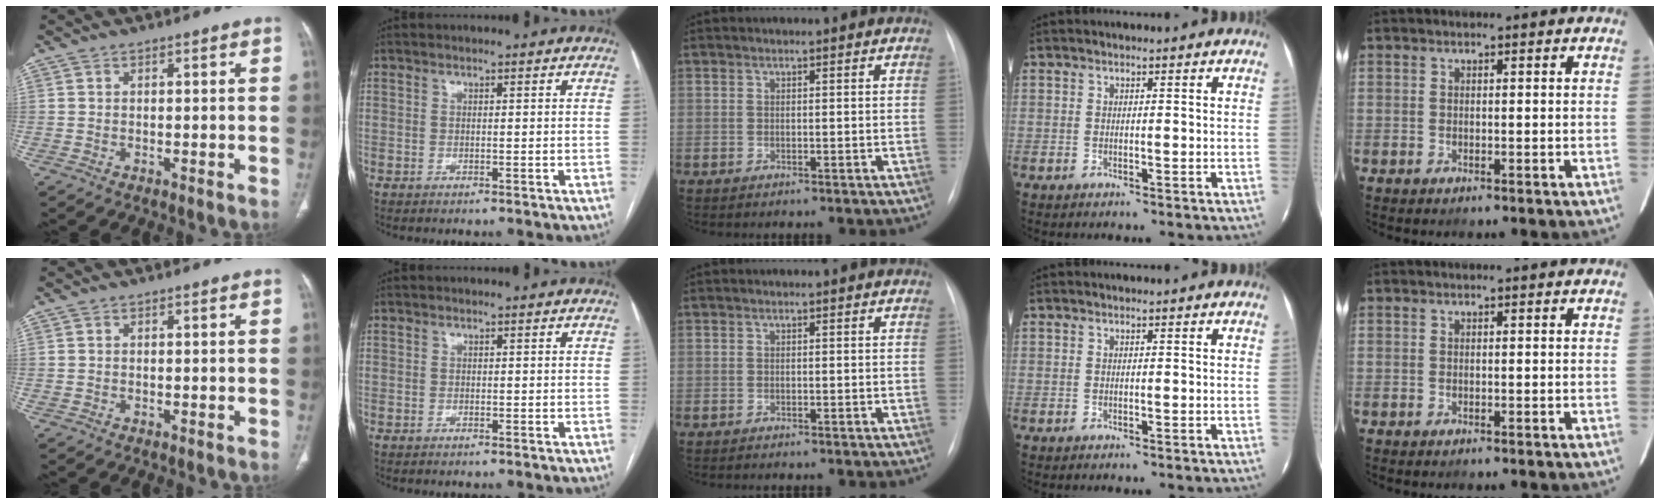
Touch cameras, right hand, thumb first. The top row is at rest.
{}